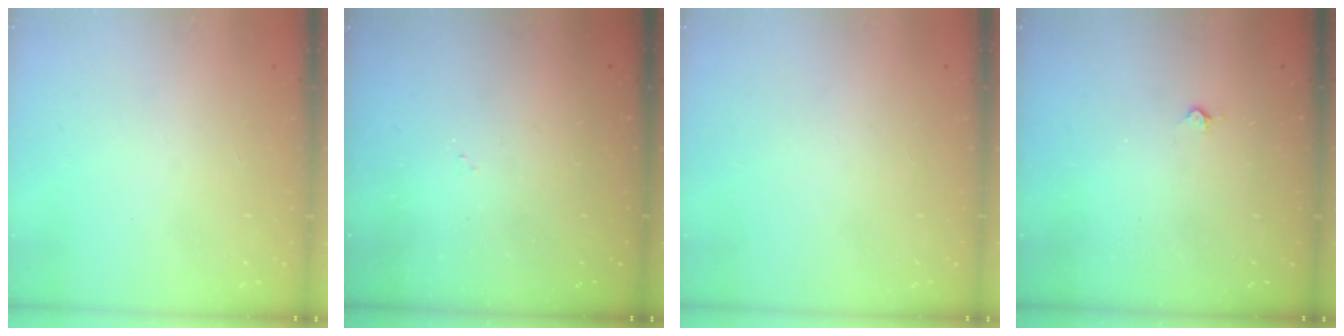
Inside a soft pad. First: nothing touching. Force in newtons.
{"total": 3.1, "press": 3.1, "slide": 0.5}
{"total": 0.0}
{"total": 2.7, "press": 2.7, "slide": 0.5}